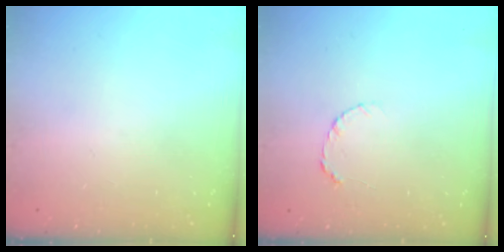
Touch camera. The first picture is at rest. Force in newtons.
{"total": 3.5, "press": 3.5, "slide": 0.4}